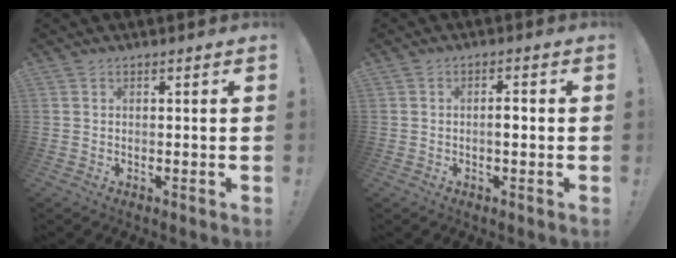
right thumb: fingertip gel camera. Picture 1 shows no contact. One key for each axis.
{"total": 2.6, "fx": -0.5, "fy": 0.6, "fz": 2.5, "tx": -0.029, "ty": -0.001, "tz": -0.014}